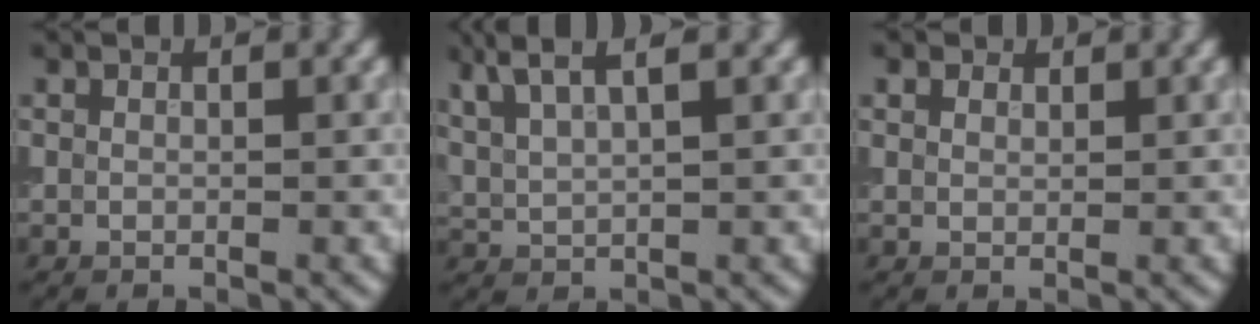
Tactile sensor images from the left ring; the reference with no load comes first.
{"total": 4.4, "force": [2.9, 1.1, 3.0], "torque": [-0.072, 0.016, 0.057]}
{"total": 1.4, "force": [1.0, 0.9, 0.4], "torque": [-0.013, -0.009, 0.021]}